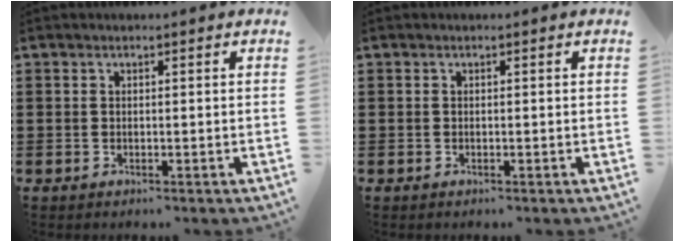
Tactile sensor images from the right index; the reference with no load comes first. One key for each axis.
{"total": 0.0}